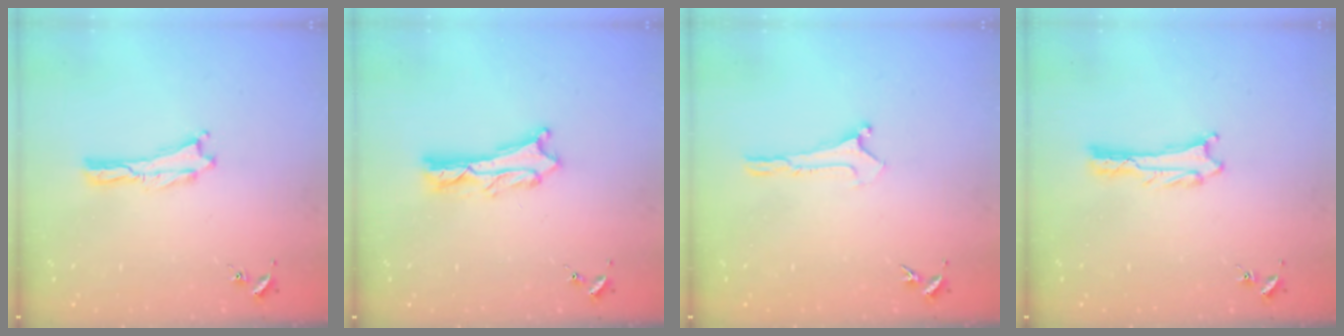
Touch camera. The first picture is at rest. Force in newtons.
{"total": 2.6, "press": 2.6, "slide": 0.3}
{"total": 0.0}
{"total": 1.0, "press": 1.0, "slide": 0.1}